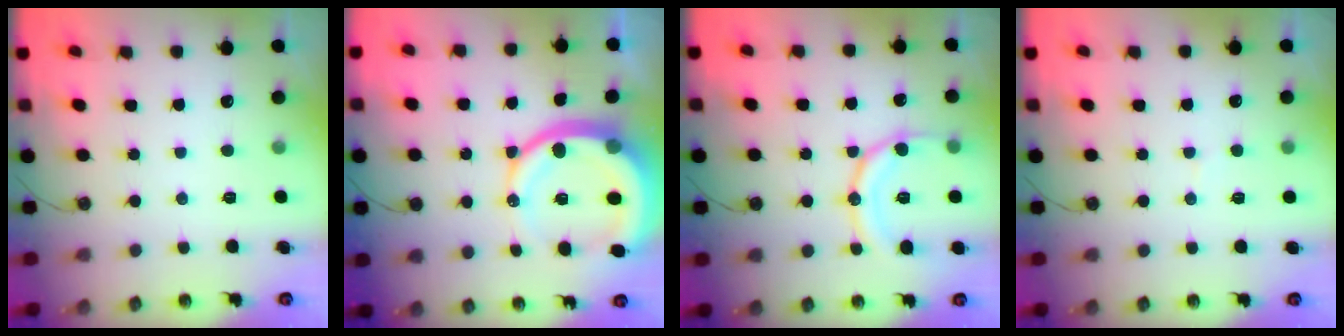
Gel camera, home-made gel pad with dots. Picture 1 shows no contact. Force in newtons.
{"total": 16.5, "press": 16.3, "slide": 2.1}
{"total": 13.9, "press": 13.9, "slide": 1.5}
{"total": 3.8, "press": 3.8, "slide": 0.4}